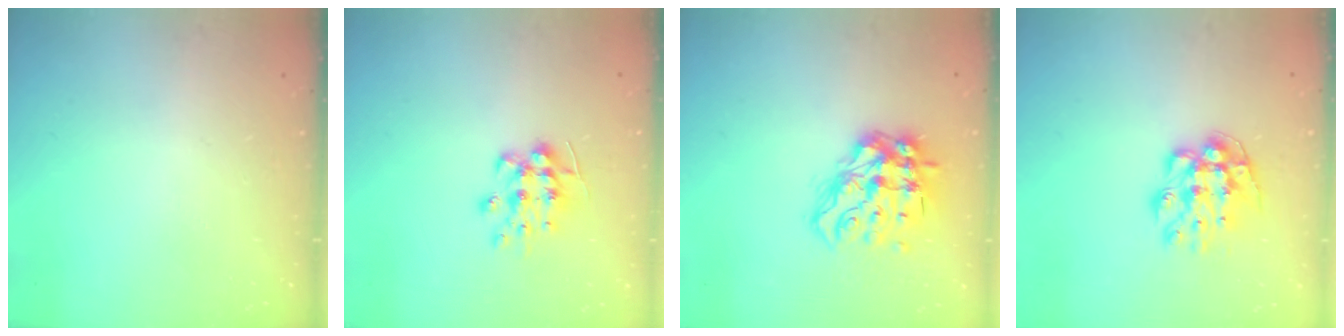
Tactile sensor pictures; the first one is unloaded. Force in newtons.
{"total": 8.4, "press": 8.4, "slide": 0.6}
{"total": 14.6, "press": 14.5, "slide": 1.7}
{"total": 10.3, "press": 10.3, "slide": 0.5}